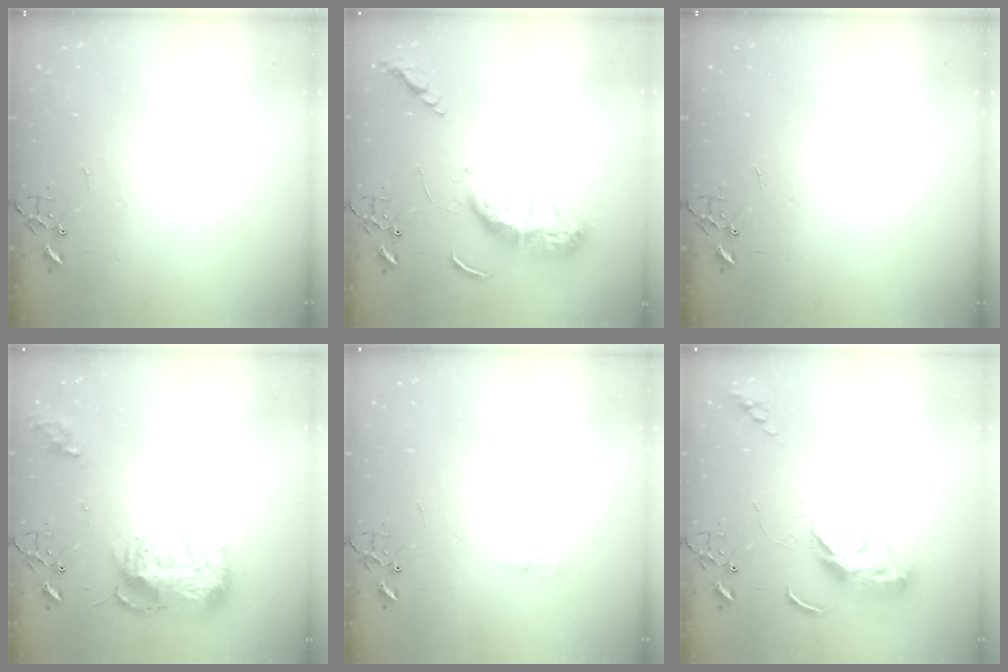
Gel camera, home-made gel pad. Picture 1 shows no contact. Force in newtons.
{"total": 14.6, "press": 14.5, "slide": 1.2}
{"total": 0.0}
{"total": 15.3, "press": 15.3, "slide": 0.9}
{"total": 4.7, "press": 4.6, "slide": 0.6}
{"total": 9.5, "press": 9.5, "slide": 0.5}